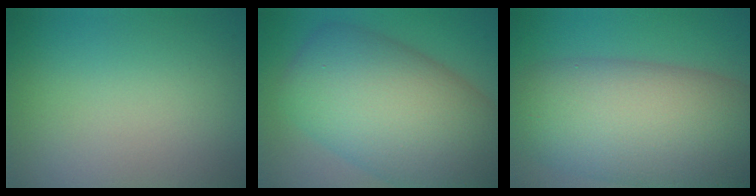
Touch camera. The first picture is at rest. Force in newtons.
{"total": 14.4, "press": 14.3, "slide": 0.8}
{"total": 13.4, "press": 13.3, "slide": 0.8}